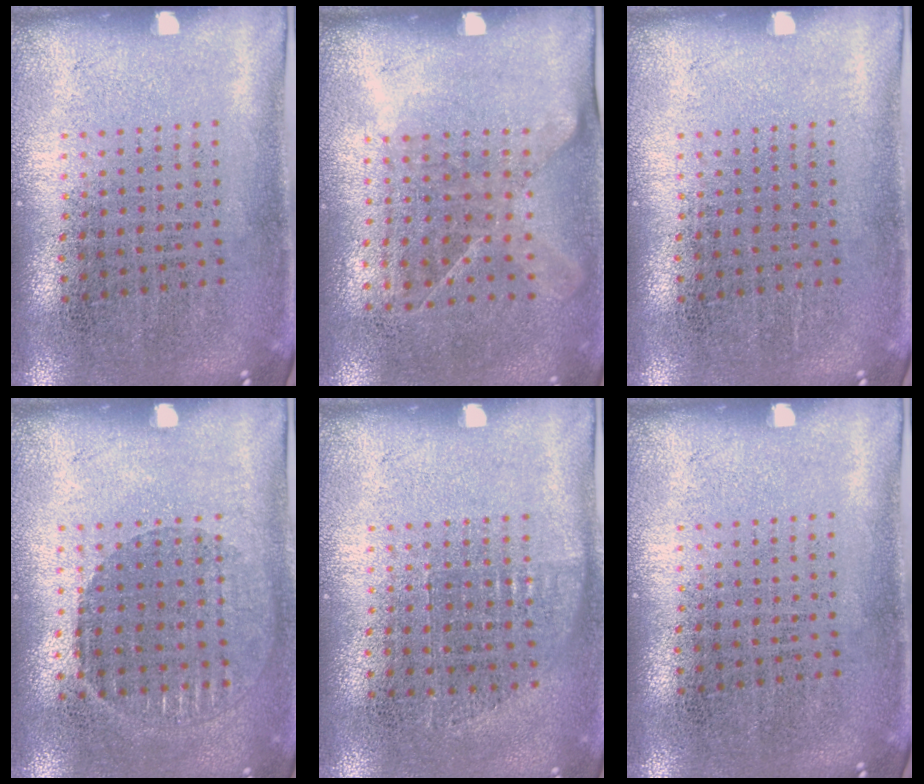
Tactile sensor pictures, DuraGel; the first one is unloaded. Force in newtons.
{"total": 1.2, "press": 0.9, "slide": 0.8}
{"total": 0.0}
{"total": 0.9, "press": 0.8, "slide": 0.4}
{"total": 0.7, "press": 0.6, "slide": 0.3}
{"total": 0.0}